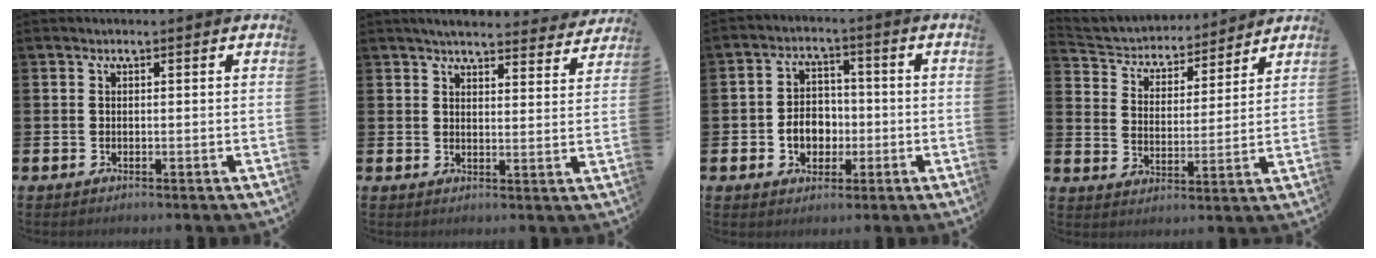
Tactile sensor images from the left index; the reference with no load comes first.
{"total": 4.4, "force": [4.2, 0.5, 1.2], "torque": [-0.028, -0.026, 0.071]}
{"total": 4.9, "force": [-1.1, 4.0, 2.6], "torque": [-0.039, 0.003, -0.027]}
{"total": 4.5, "force": [4.2, 1.8, 0.1], "torque": [-0.036, -0.037, 0.066]}